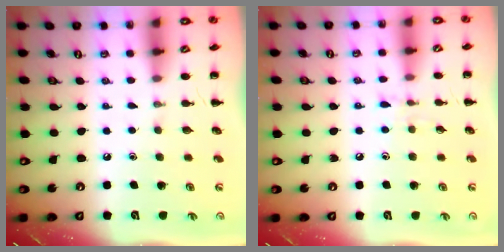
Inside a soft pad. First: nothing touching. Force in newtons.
{"total": 5.9, "press": 5.6, "slide": 1.7}